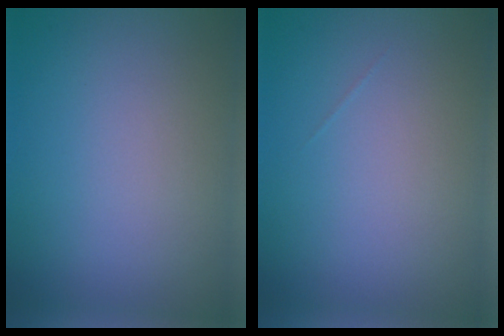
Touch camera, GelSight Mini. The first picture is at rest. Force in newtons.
{"total": 0.0}